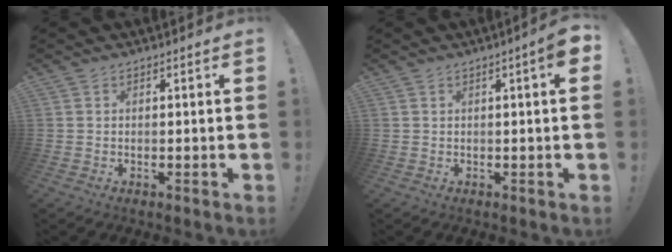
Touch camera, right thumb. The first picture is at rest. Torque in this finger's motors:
{"motor_torque": [0.03, -0.01, -0.11, 0.05, -0.02]}